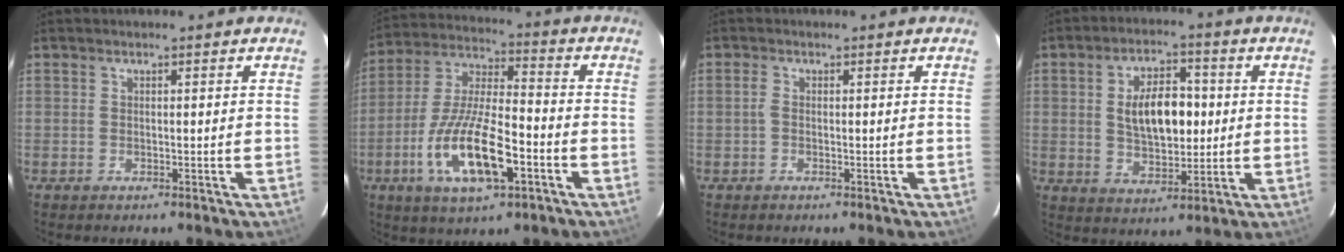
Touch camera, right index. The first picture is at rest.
{"total": 16.5, "force": [-6.4, 5.4, 14.2], "torque": [-0.296, -0.015, -0.116]}
{"total": 1.1, "force": [-0.1, 0.5, 0.9], "torque": [-0.022, 0.004, -0.005]}
{"total": 11.0, "force": [1.1, 5.8, 9.2], "torque": [-0.160, 0.014, 0.028]}